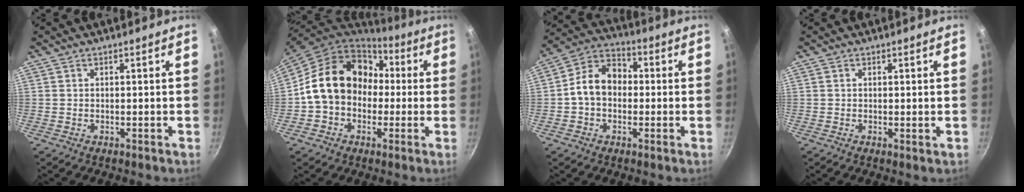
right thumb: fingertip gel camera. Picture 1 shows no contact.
{"total": 17.8, "force": [1.1, 14.5, 10.3], "torque": [-0.143, 0.054, 0.013]}
{"total": 10.2, "force": [-0.4, 7.8, 6.6], "torque": [-0.083, 0.034, -0.028]}
{"total": 0.7, "force": [0.2, 0.2, 0.6], "torque": [-0.012, -0.001, 0.002]}